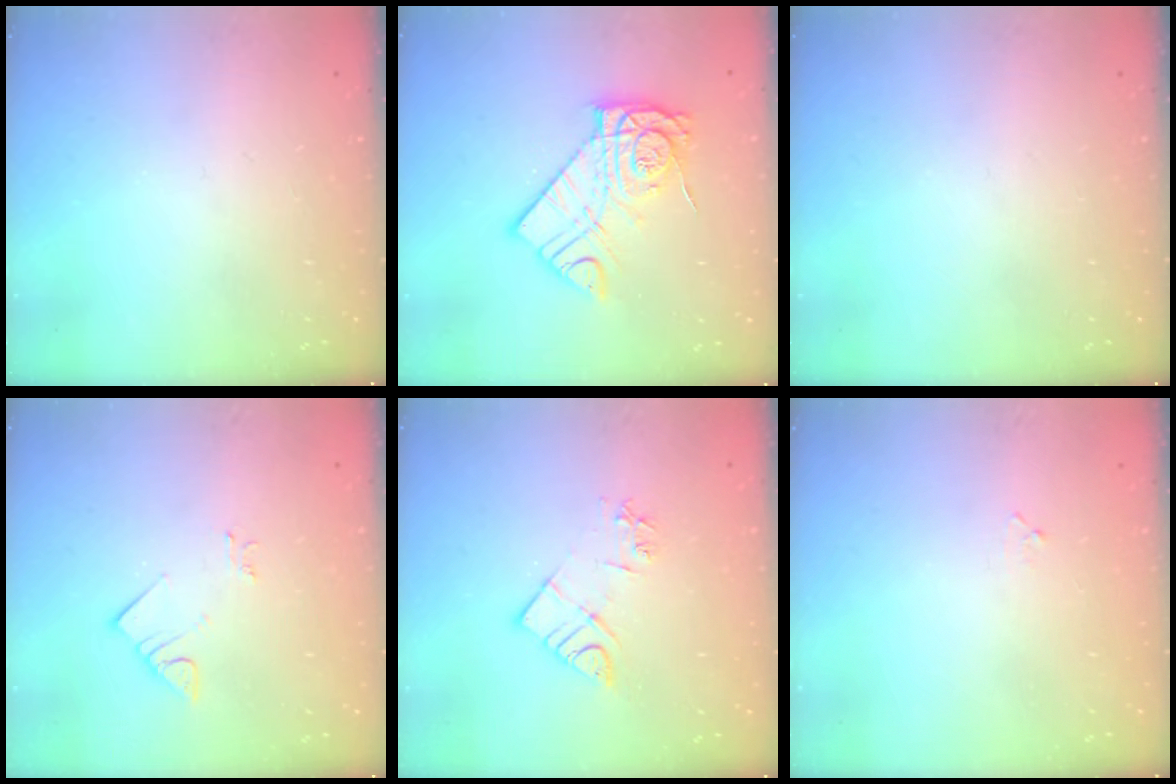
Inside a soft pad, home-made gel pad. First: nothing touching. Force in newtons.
{"total": 14.1, "press": 14.1, "slide": 1.3}
{"total": 0.0}
{"total": 3.1, "press": 3.1, "slide": 0.3}
{"total": 8.6, "press": 8.6, "slide": 0.8}
{"total": 3.6, "press": 3.6, "slide": 0.5}